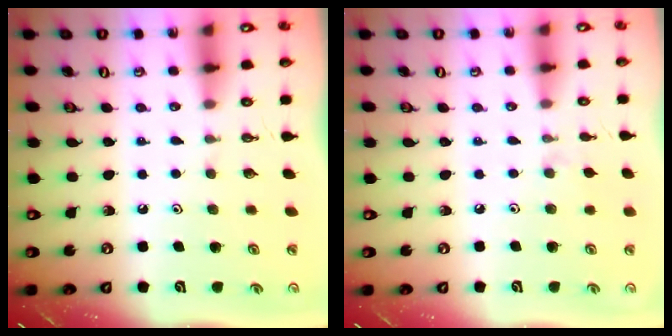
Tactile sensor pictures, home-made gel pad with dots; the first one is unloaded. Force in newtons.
{"total": 2.4, "press": 2.3, "slide": 0.5}